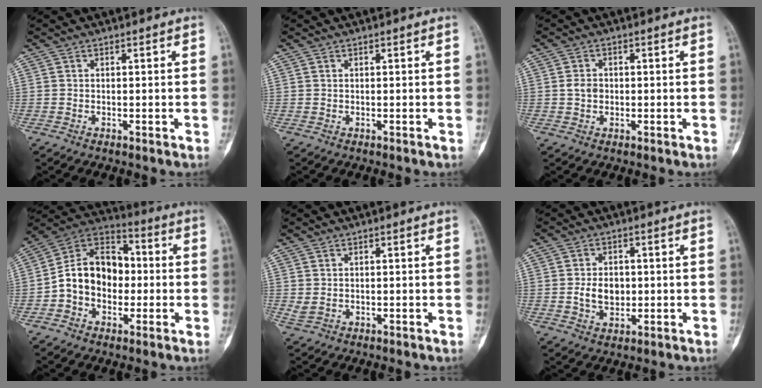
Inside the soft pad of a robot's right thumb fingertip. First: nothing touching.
{"total": 0.0}
{"total": 2.4, "force": [0.0, 2.0, 1.3], "torque": [-0.012, 0.006, -0.002]}
{"total": 14.4, "force": [-1.3, 10.9, 9.4], "torque": [-0.123, 0.043, -0.036]}
{"total": 1.3, "force": [0.1, 1.0, 0.9], "torque": [-0.022, 0.002, 0.005]}
{"total": 5.4, "force": [-0.2, 3.9, 3.7], "torque": [-0.051, -0.001, -0.001]}